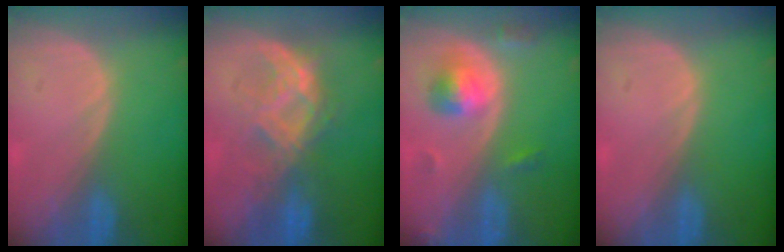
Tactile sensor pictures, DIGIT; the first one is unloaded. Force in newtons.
{"total": 7.4, "press": 7.4, "slide": 0.2}
{"total": 5.3, "press": 5.1, "slide": 1.5}
{"total": 0.0}